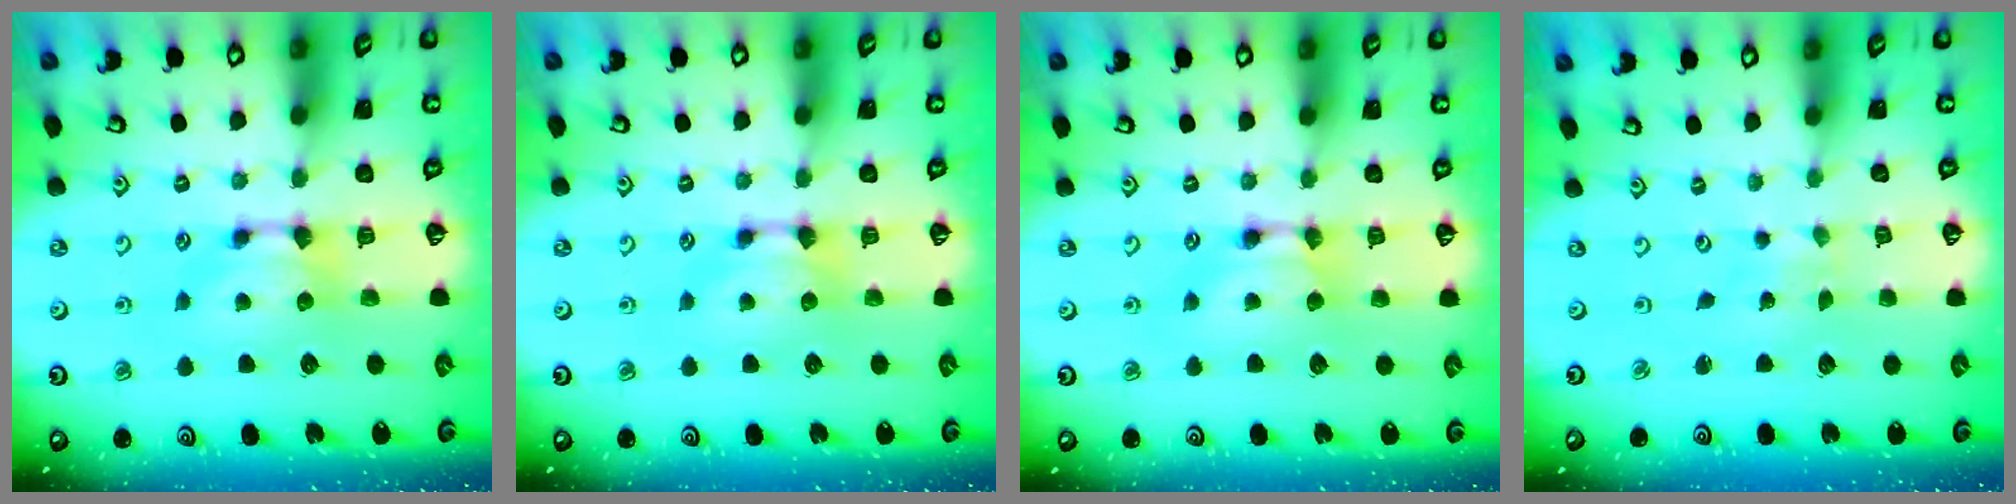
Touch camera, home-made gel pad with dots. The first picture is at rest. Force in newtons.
{"total": 0.0}
{"total": 1.7, "press": 1.7, "slide": 0.2}
{"total": 5.9, "press": 5.9, "slide": 0.3}